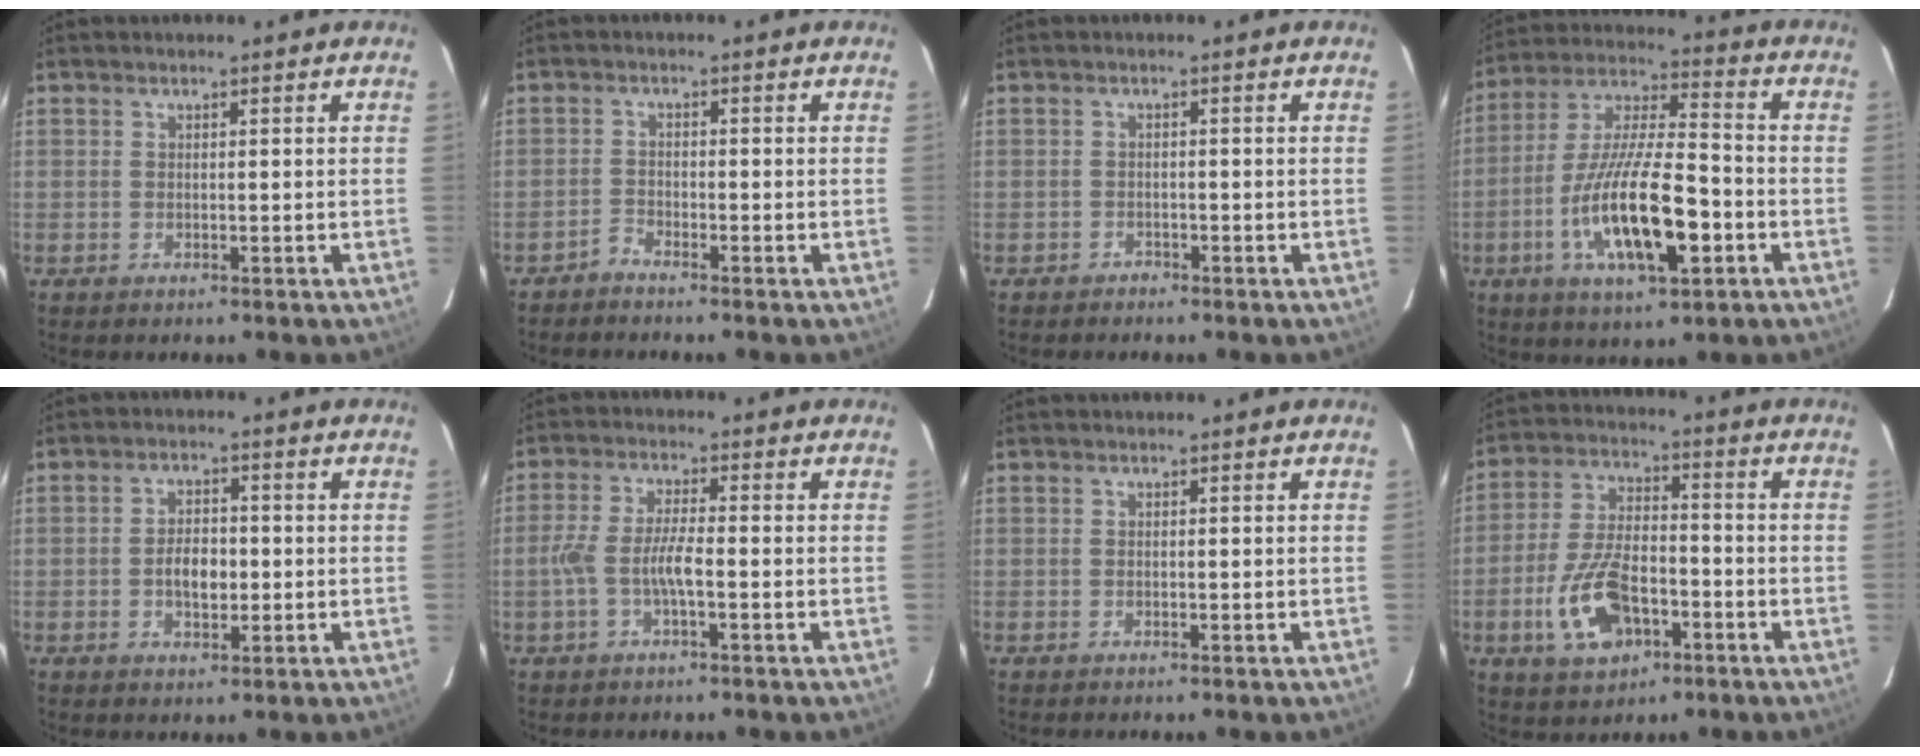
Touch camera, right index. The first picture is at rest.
{"total": 1.5, "force": [-1.5, 0.1, 0.1], "torque": [-0.005, 0.002, -0.035]}
{"total": 1.4, "force": [-1.2, 0.7, -0.1], "torque": [-0.003, 0.007, -0.020]}
{"total": 18.1, "force": [-5.9, 5.2, 16.3], "torque": [-0.320, -0.010, -0.106]}
{"total": 4.9, "force": [-0.8, 2.8, 3.9], "torque": [-0.072, 0.005, -0.010]}
{"total": 6.0, "force": [-1.8, 1.0, 5.6], "torque": [-0.120, 0.003, -0.034]}
{"total": 0.0}
{"total": 13.0, "force": [-5.1, 6.9, 9.7], "torque": [-0.205, 0.003, -0.084]}